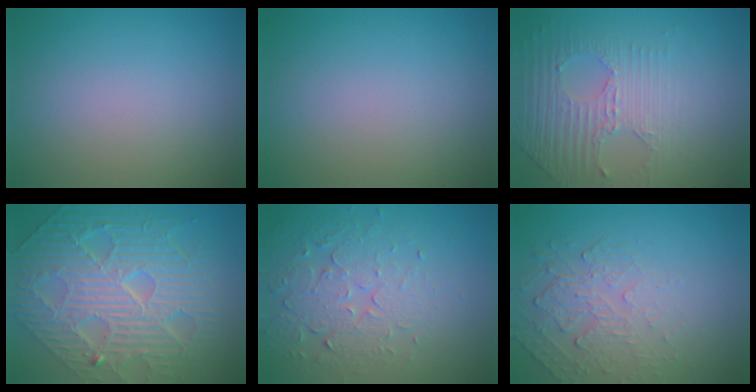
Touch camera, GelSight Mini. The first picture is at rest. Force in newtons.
{"total": 0.0}
{"total": 4.6, "press": 3.0, "slide": 3.4}
{"total": 10.9, "press": 7.4, "slide": 7.9}
{"total": 5.3, "press": 3.7, "slide": 3.9}
{"total": 2.2, "press": 1.4, "slide": 1.7}